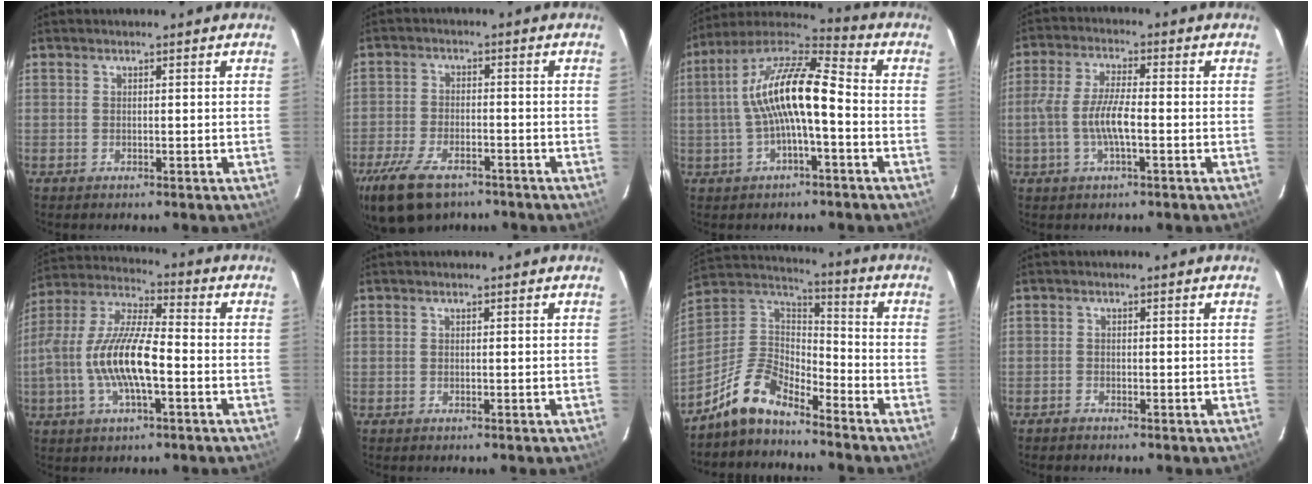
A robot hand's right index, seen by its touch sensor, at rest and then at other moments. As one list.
[{"total": 14.2, "force": [-9.5, 6.9, 7.9], "torque": [-0.195, -0.029, -0.167]}, {"total": 14.0, "force": [-1.3, 3.7, 13.4], "torque": [-0.249, 0.023, -0.028]}, {"total": 7.7, "force": [-1.8, 1.9, 7.3], "torque": [-0.149, 0.002, -0.035]}, {"total": 15.1, "force": [-3.6, 4.6, 13.9], "torque": [-0.282, 0.001, -0.070]}, {"total": 0.0}, {"total": 11.7, "force": [-9.5, 3.9, 5.5], "torque": [-0.132, 0.024, -0.195]}, {"total": 0.9, "force": [-0.9, 0.2, 0.0], "torque": [-0.008, 0.002, -0.018]}]